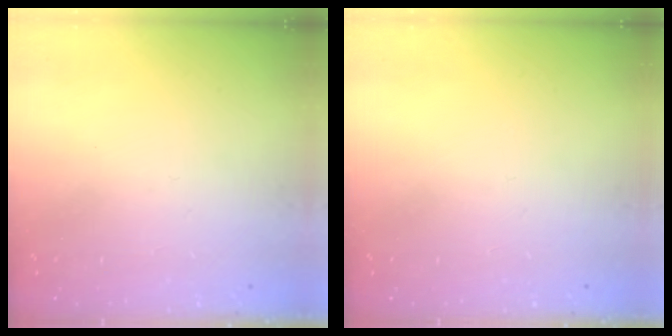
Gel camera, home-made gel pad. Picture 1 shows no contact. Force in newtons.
{"total": 0.0}